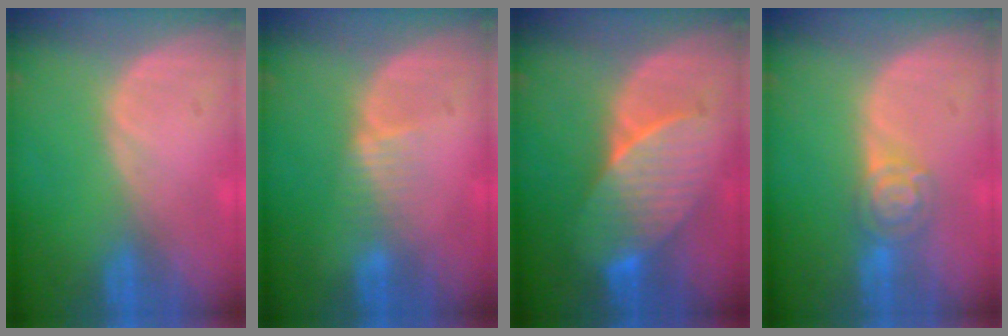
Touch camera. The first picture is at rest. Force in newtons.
{"total": 2.4, "press": 2.4, "slide": 0.2}
{"total": 7.3, "press": 7.2, "slide": 1.3}
{"total": 5.0, "press": 4.3, "slide": 2.5}